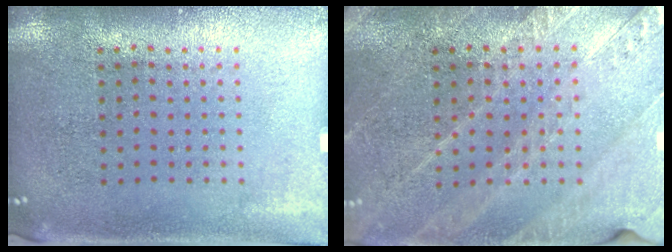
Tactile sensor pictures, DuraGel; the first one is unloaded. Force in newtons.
{"total": 2.6, "press": 2.5, "slide": 0.7}